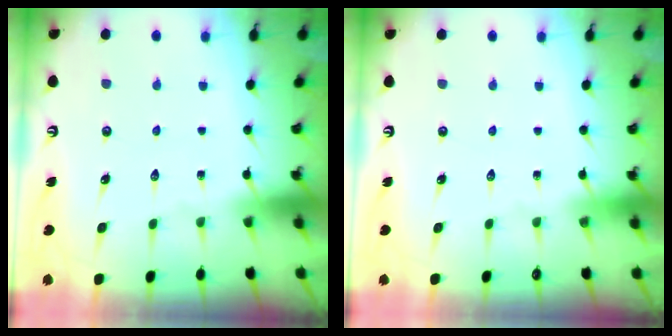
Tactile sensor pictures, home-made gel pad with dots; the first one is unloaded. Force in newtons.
{"total": 0.0}